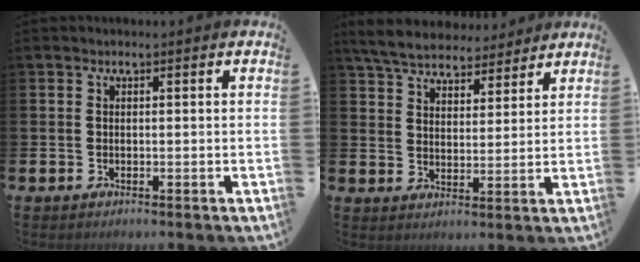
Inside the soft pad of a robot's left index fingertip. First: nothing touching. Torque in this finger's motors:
{"motor_torque": [1.04, -1.10, 0.23, 0.08]}